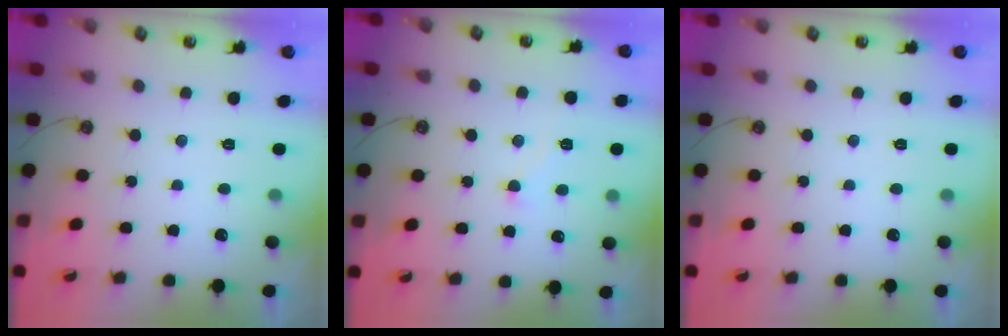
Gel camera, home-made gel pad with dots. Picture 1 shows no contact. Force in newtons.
{"total": 2.4, "press": 2.3, "slide": 0.5}
{"total": 0.0}